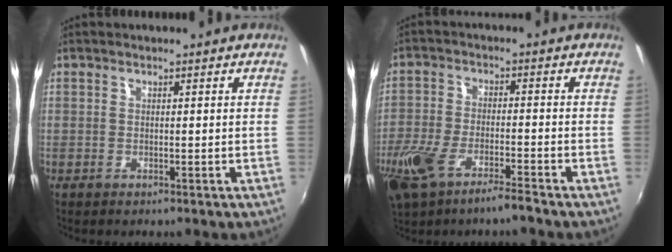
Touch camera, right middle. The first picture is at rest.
{"total": 10.5, "force": [-7.1, 2.8, 7.2], "torque": [-0.171, -0.023, -0.137]}